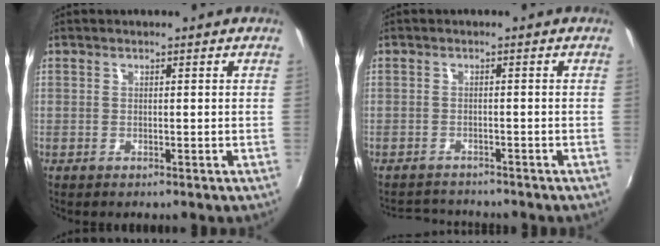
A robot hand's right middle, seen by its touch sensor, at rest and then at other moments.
{"total": 5.0, "force": [-4.8, 1.2, 0.6], "torque": [-0.028, 0.000, -0.078]}